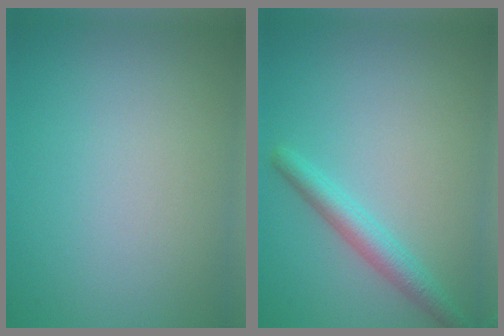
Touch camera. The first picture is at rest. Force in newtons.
{"total": 2.8, "press": 2.8, "slide": 0.1}